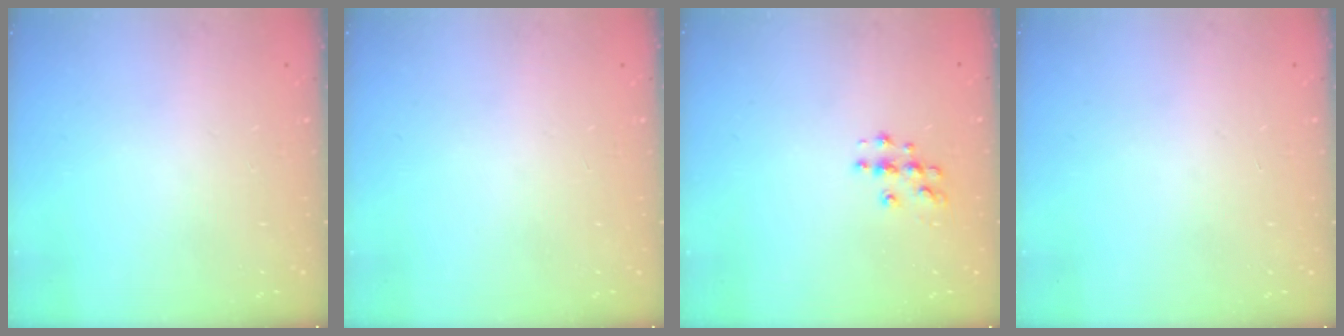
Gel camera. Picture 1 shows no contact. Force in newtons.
{"total": 0.0}
{"total": 5.2, "press": 5.1, "slide": 0.5}
{"total": 0.0}